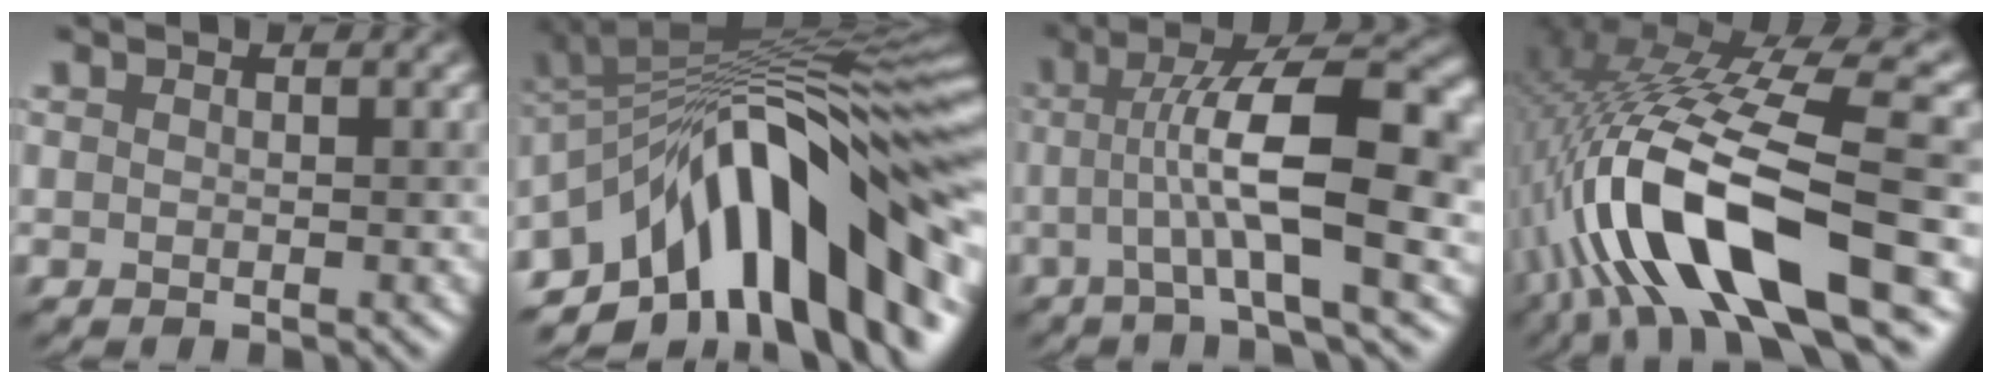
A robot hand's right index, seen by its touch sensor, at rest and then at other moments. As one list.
[{"total": 15.0, "force": [-5.2, 6.2, 12.7], "torque": [-0.172, 0.032, -0.093]}, {"total": 9.6, "force": [-0.3, 2.1, 9.3], "torque": [-0.145, 0.019, -0.010]}, {"total": 14.7, "force": [-3.2, 4.2, 13.7], "torque": [-0.262, 0.018, -0.051]}]